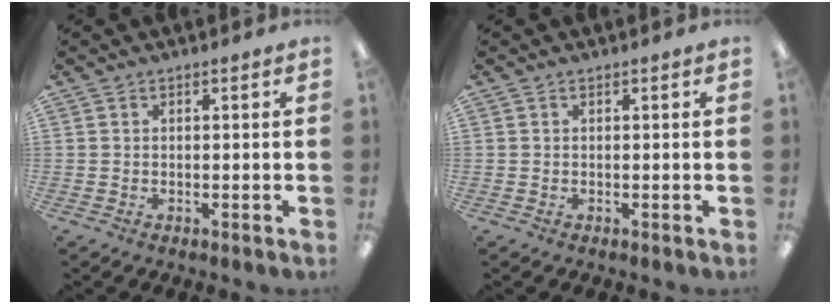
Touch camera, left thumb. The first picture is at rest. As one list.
[{"total": 0.0}]